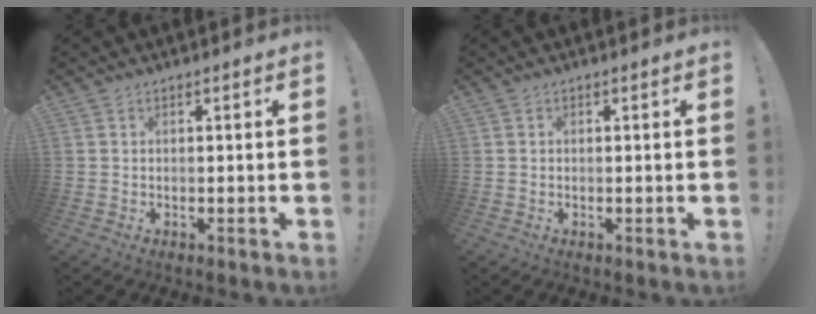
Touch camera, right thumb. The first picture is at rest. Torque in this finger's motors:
{"motor_torque": [-0.29, -0.32, 0.24, -0.15, -0.07]}